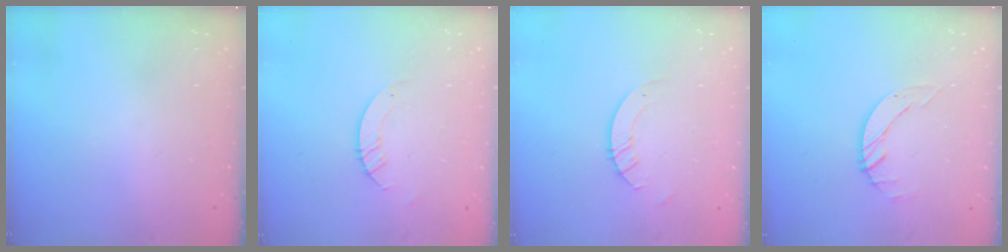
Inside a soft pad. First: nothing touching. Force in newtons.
{"total": 3.2, "press": 3.2, "slide": 0.3}
{"total": 2.6, "press": 2.6, "slide": 0.2}
{"total": 2.6, "press": 2.6, "slide": 0.3}